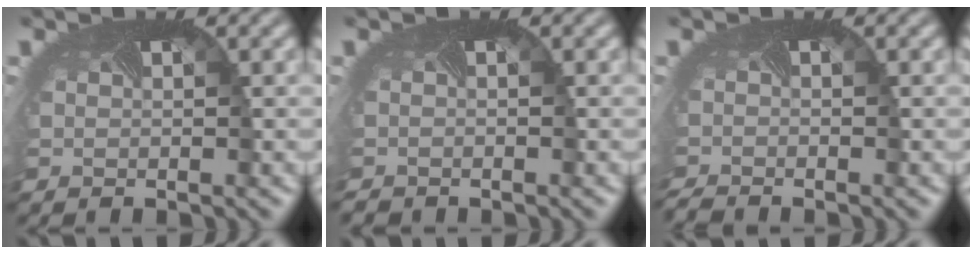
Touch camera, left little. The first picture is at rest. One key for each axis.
{"total": 0.9, "fx": -0.9, "fy": -0.1, "fz": -0.4, "tx": 0.001, "ty": -0.009, "tz": -0.015}
{"total": 1.8, "fx": -1.7, "fy": -0.3, "fz": 0.0, "tx": -0.010, "ty": -0.016, "tz": -0.036}